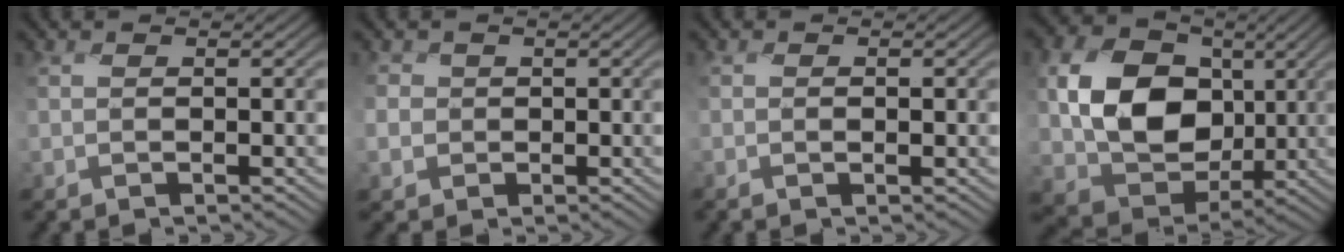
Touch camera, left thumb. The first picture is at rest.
{"total": 2.2, "force": [-0.2, 2.1, -0.5], "torque": [0.001, -0.006, -0.015]}
{"total": 0.5, "force": [0.0, 0.3, 0.4], "torque": [-0.004, 0.001, 0.000]}
{"total": 12.3, "force": [0.7, 9.6, 7.7], "torque": [-0.172, -0.002, 0.004]}